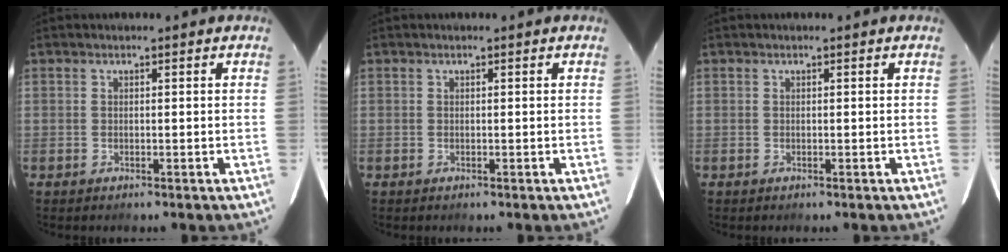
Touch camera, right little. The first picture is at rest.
{"total": 0.0}
{"total": 0.0}